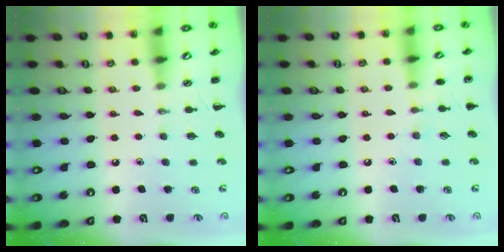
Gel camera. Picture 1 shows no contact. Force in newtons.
{"total": 5.5, "press": 5.2, "slide": 1.8}